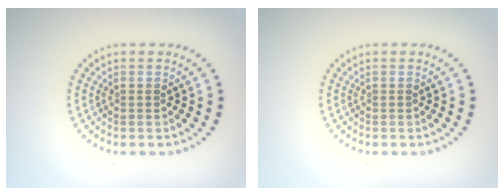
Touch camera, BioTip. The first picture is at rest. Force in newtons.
{"total": 0.0}